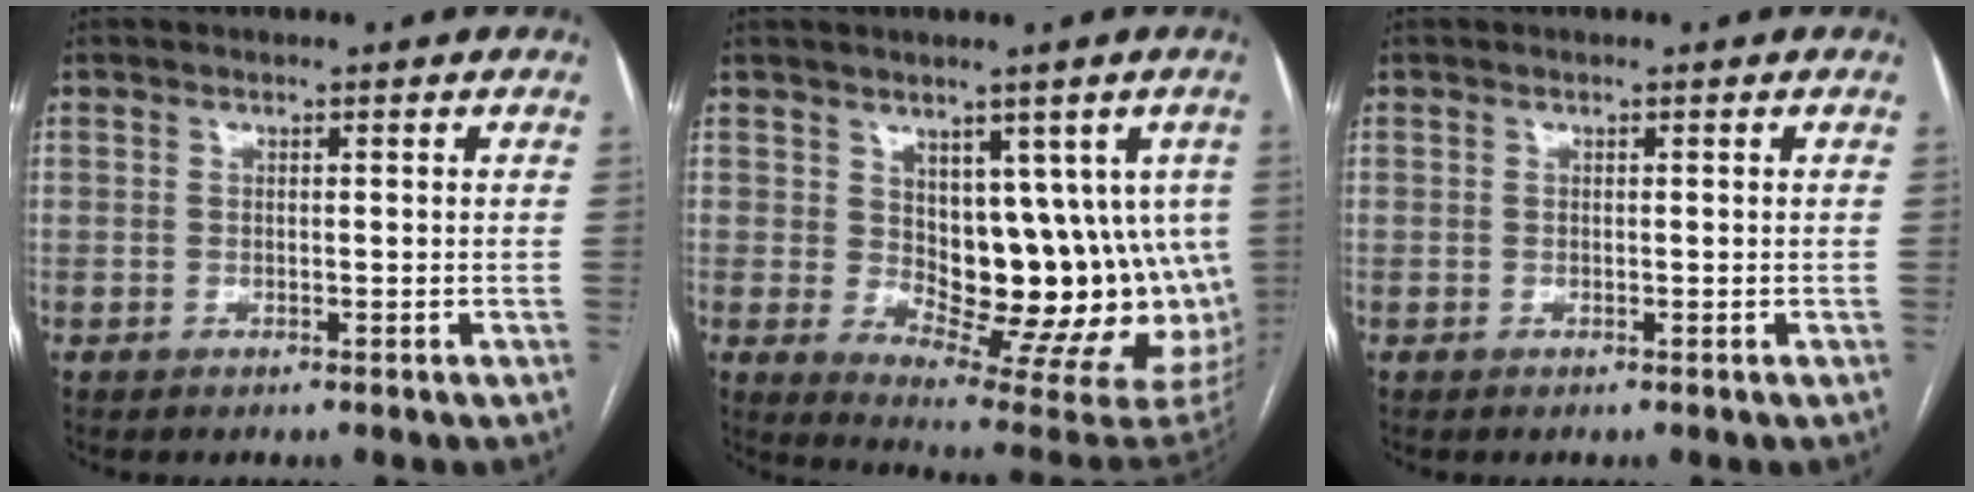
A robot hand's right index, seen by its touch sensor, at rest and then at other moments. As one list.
[{"total": 15.5, "force": [2.0, 8.6, 12.8], "torque": [-0.143, -0.004, 0.047]}, {"total": 0.0}]